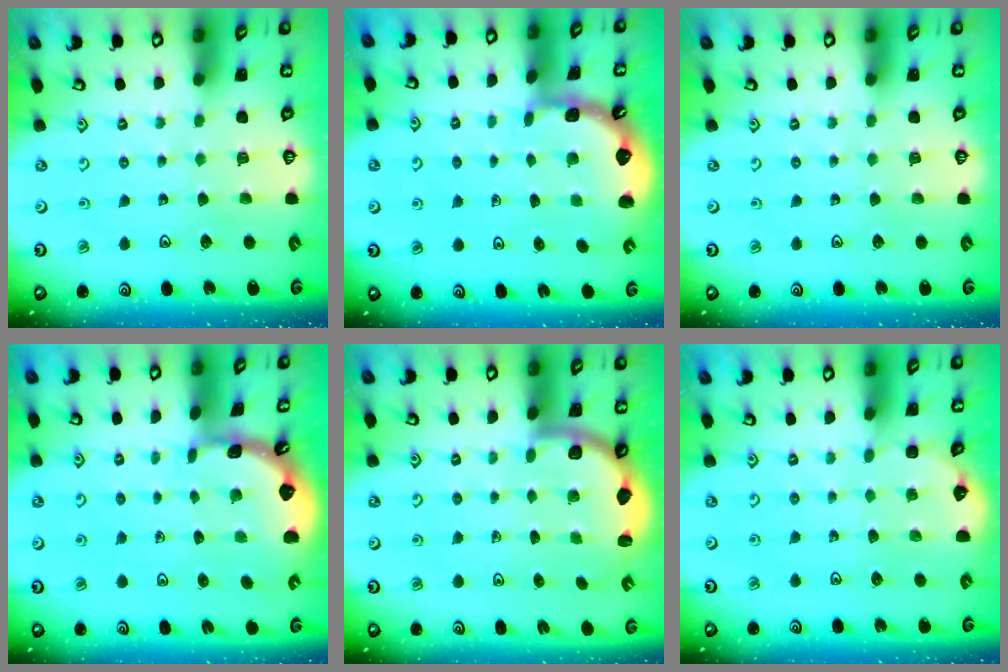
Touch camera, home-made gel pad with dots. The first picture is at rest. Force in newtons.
{"total": 1.3, "press": 1.2, "slide": 0.1}
{"total": 0.0}
{"total": 1.5, "press": 1.5, "slide": 0.1}
{"total": 2.6, "press": 2.5, "slide": 0.6}
{"total": 1.7, "press": 1.7, "slide": 0.1}